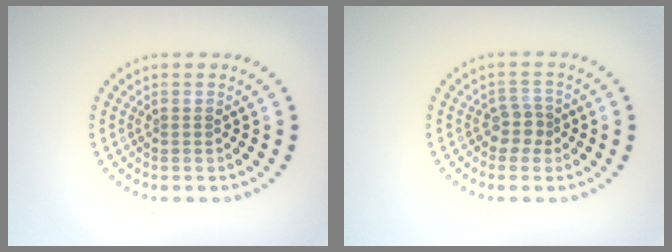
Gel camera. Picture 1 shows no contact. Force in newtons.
{"total": 1.8, "press": 1.4, "slide": 1.2}